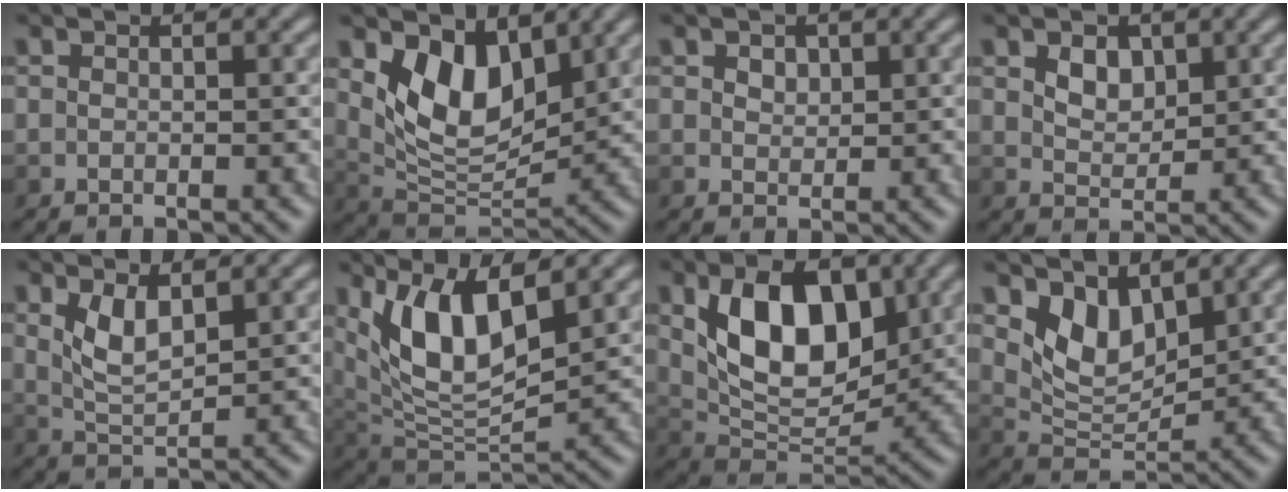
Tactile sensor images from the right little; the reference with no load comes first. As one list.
[{"total": 6.1, "force": [2.7, 3.4, 4.3], "torque": [-0.082, -0.015, 0.047]}, {"total": 0.8, "force": [0.3, 0.7, 0.4], "torque": [-0.014, -0.001, 0.002]}, {"total": 1.7, "force": [0.5, 1.2, 1.1], "torque": [-0.028, -0.003, 0.007]}, {"total": 2.6, "force": [0.7, 1.0, 2.2], "torque": [-0.053, -0.002, 0.018]}, {"total": 8.0, "force": [3.3, 3.1, 6.6], "torque": [-0.124, -0.003, 0.061]}, {"total": 8.5, "force": [1.9, 4.9, 6.6], "torque": [-0.115, -0.008, 0.032]}, {"total": 4.0, "force": [2.5, 2.1, 2.3], "torque": [-0.053, -0.012, 0.043]}]